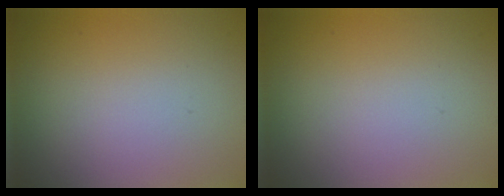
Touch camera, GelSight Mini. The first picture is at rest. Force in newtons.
{"total": 0.0}